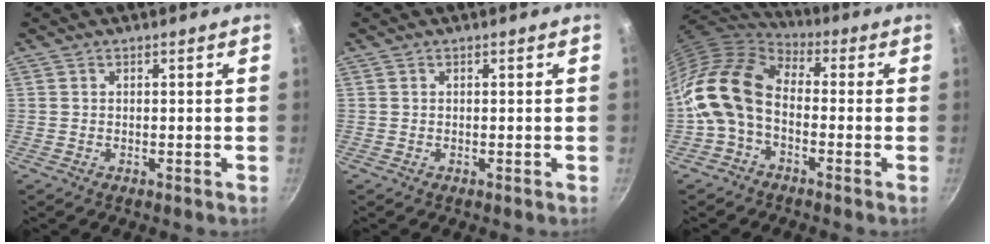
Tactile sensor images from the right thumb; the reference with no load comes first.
{"total": 0.0}
{"total": 14.1, "force": [-2.3, 9.3, 10.3], "torque": [-0.182, 0.037, -0.066]}